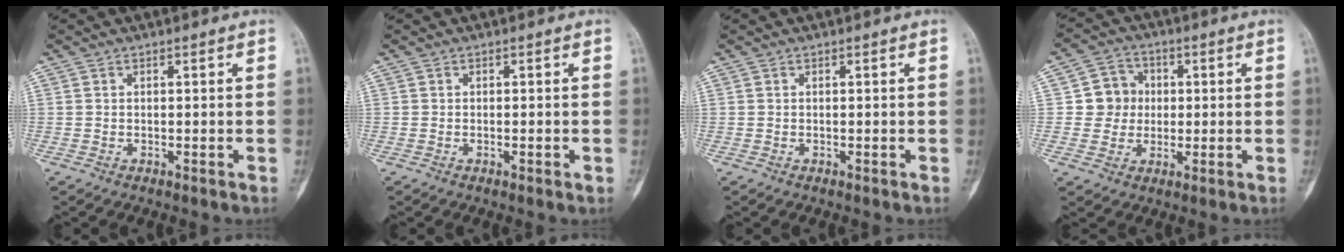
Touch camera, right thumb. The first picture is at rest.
{"total": 1.0, "force": [-0.3, 0.3, 0.8], "torque": [-0.010, 0.000, -0.005]}
{"total": 0.0}
{"total": 7.0, "force": [0.4, 6.7, 1.9], "torque": [0.010, 0.011, -0.001]}